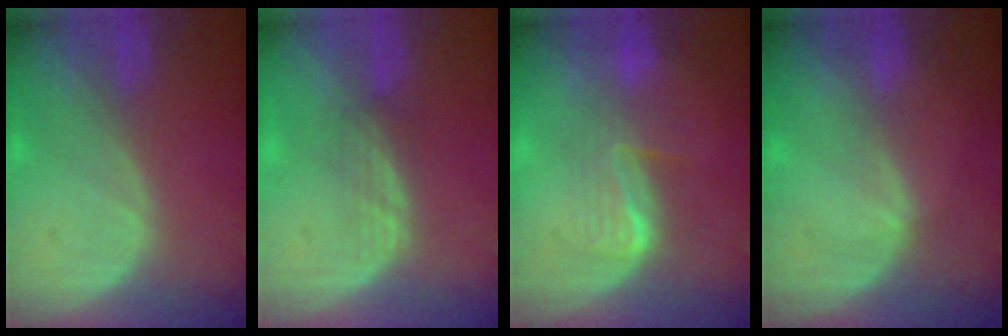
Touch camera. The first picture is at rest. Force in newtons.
{"total": 2.4, "press": 2.3, "slide": 0.8}
{"total": 4.5, "press": 4.5, "slide": 0.5}
{"total": 1.2, "press": 0.7, "slide": 0.9}